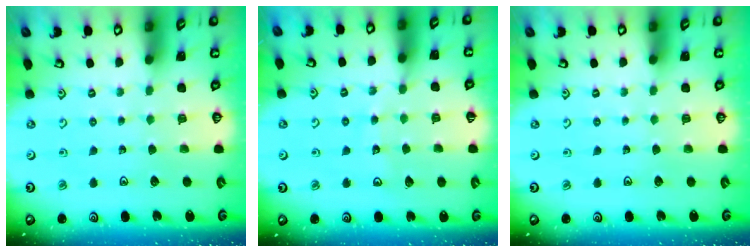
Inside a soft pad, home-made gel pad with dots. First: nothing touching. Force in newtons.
{"total": 8.0, "press": 7.9, "slide": 1.0}
{"total": 0.0}